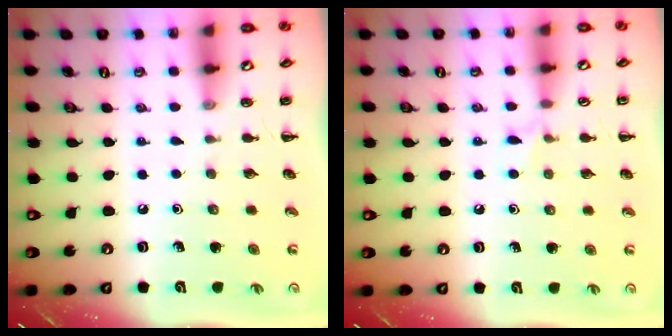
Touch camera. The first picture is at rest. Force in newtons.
{"total": 5.0, "press": 4.7, "slide": 1.8}